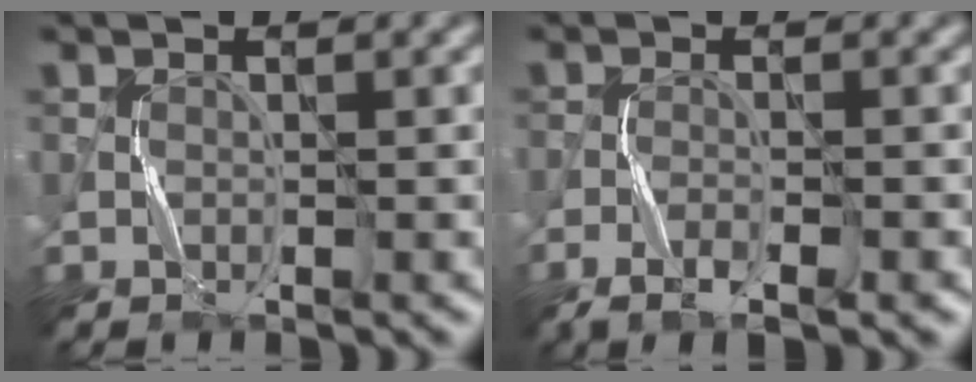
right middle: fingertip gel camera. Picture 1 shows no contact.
{"total": 3.9, "force": [-2.5, 0.9, 2.8], "torque": [-0.053, -0.004, -0.046]}